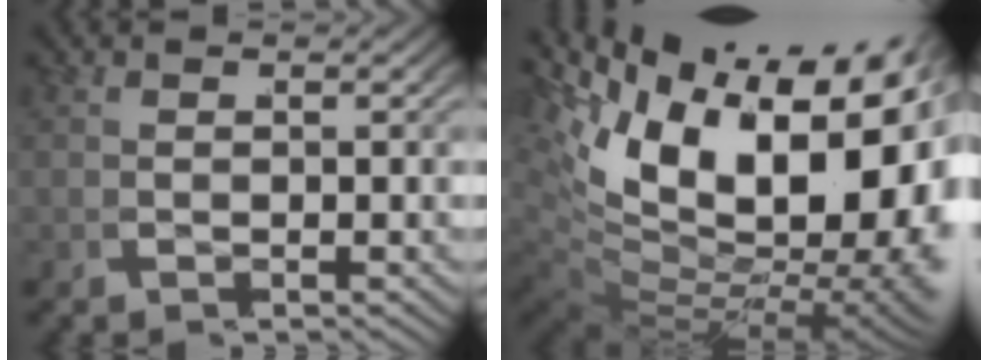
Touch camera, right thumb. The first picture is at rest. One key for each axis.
{"total": 19.7, "fx": 1.1, "fy": 11.9, "fz": 15.6, "tx": -0.267, "ty": -0.058, "tz": 0.055}